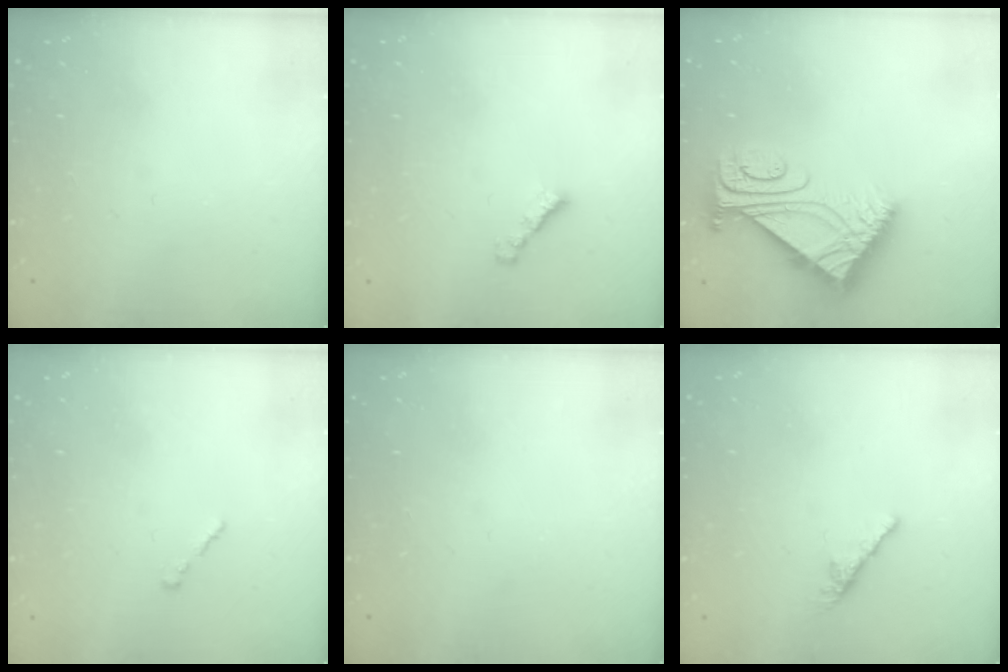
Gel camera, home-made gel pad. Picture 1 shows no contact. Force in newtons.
{"total": 1.6, "press": 1.5, "slide": 0.4}
{"total": 9.3, "press": 9.3, "slide": 1.0}
{"total": 0.0}
{"total": 0.0}
{"total": 0.0}